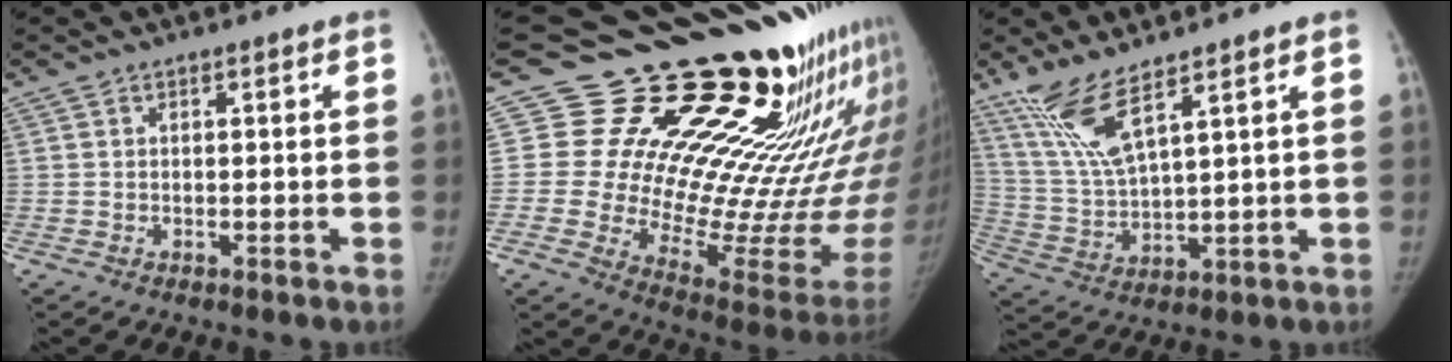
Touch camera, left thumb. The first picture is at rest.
{"total": 25.6, "force": [17.3, 7.6, 17.2], "torque": [-0.200, -0.136, 0.259]}
{"total": 9.5, "force": [6.6, 1.3, 6.7], "torque": [-0.146, -0.040, 0.150]}